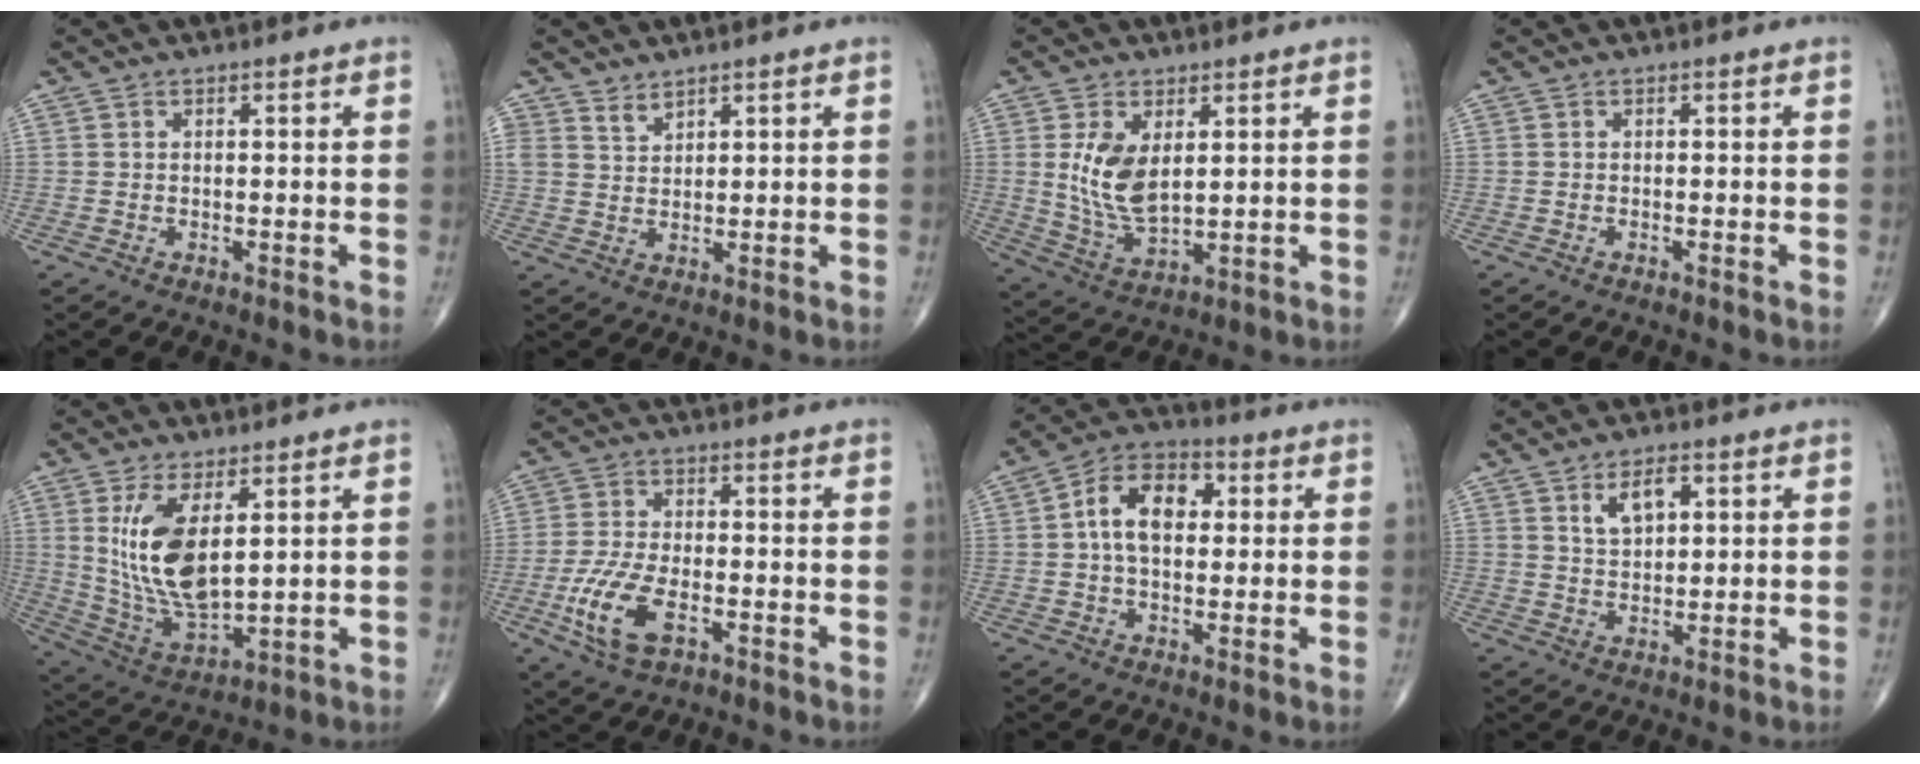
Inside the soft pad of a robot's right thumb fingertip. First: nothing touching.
{"total": 2.4, "force": [2.2, 1.0, 0.4], "torque": [0.008, -0.019, 0.040]}
{"total": 9.6, "force": [2.2, 5.1, 7.9], "torque": [-0.148, -0.019, 0.055]}
{"total": 0.0}
{"total": 14.0, "force": [3.7, 6.1, 12.0], "torque": [-0.233, -0.025, 0.090]}
{"total": 10.0, "force": [-3.8, 4.8, 8.0], "torque": [-0.172, 0.007, -0.070]}
{"total": 10.6, "force": [1.4, 6.7, 8.1], "torque": [-0.131, 0.024, 0.016]}
{"total": 5.6, "force": [2.4, 3.0, 4.0], "torque": [-0.061, -0.009, 0.044]}